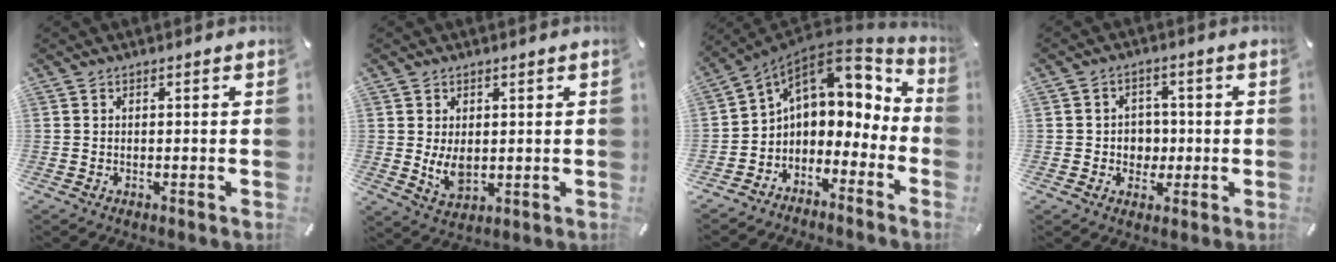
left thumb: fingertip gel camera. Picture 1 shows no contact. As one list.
[{"total": 5.9, "force": [0.5, 4.3, 4.0], "torque": [-0.085, -0.004, 0.010]}, {"total": 8.6, "force": [3.3, 6.9, 4.1], "torque": [-0.072, -0.033, 0.061]}, {"total": 5.1, "force": [-0.4, 4.8, 1.5], "torque": [-0.013, 0.003, -0.012]}]